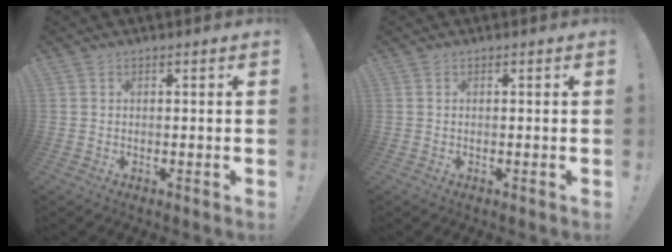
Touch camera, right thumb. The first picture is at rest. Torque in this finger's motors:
{"motor_torque": [0.00, 0.00, 0.00, 0.00, 0.00]}